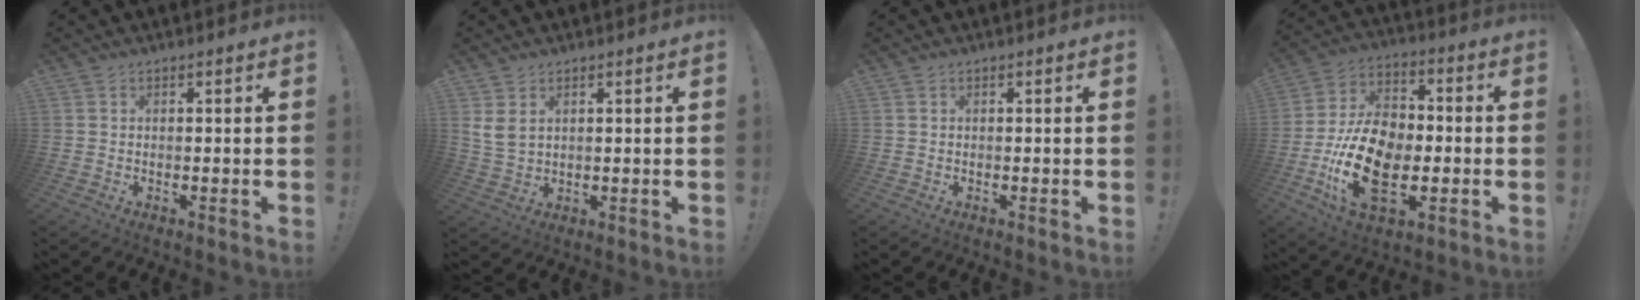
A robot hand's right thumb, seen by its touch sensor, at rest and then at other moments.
{"total": 4.5, "force": [2.0, 2.6, 3.2], "torque": [-0.062, -0.007, 0.037]}
{"total": 0.0}
{"total": 21.2, "force": [-5.5, 13.1, 15.8], "torque": [-0.307, 0.026, -0.088]}